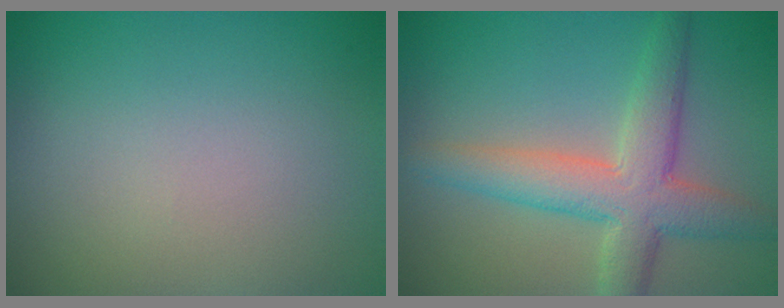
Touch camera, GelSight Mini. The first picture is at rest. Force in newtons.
{"total": 5.8, "press": 5.8, "slide": 0.3}